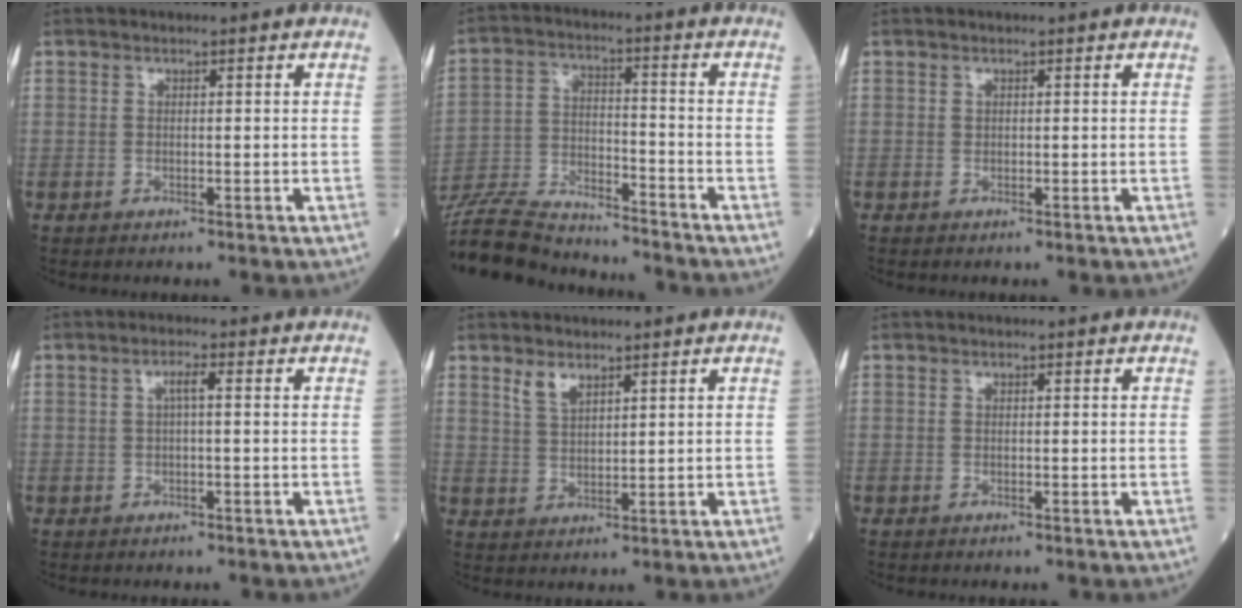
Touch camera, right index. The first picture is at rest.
{"total": 16.1, "force": [-15.4, 1.9, 4.4], "torque": [-0.090, 0.007, -0.263]}
{"total": 0.0}
{"total": 1.8, "force": [0.2, 0.1, 1.7], "torque": [-0.029, 0.005, 0.004]}
{"total": 2.8, "force": [2.1, 1.1, 1.5], "torque": [-0.035, -0.001, 0.047]}
{"total": 0.0}